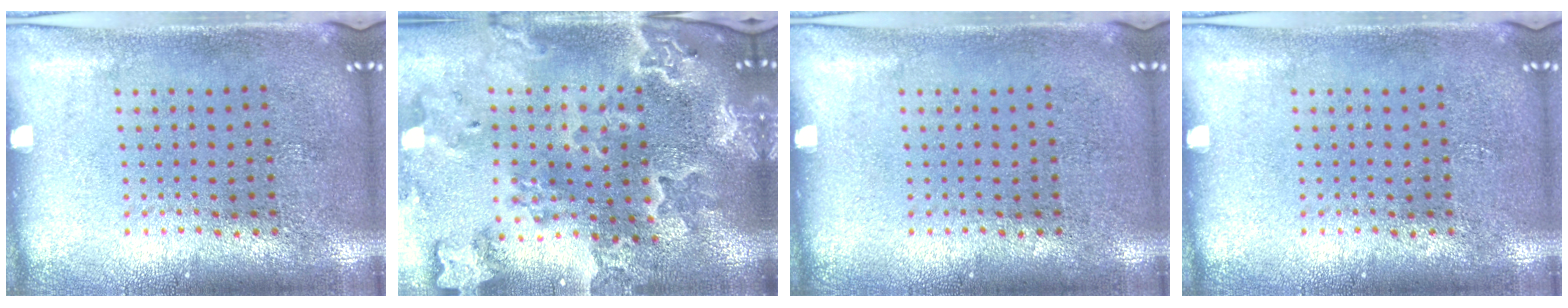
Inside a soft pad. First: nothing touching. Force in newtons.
{"total": 3.2, "press": 3.0, "slide": 1.3}
{"total": 0.0}
{"total": 0.0}